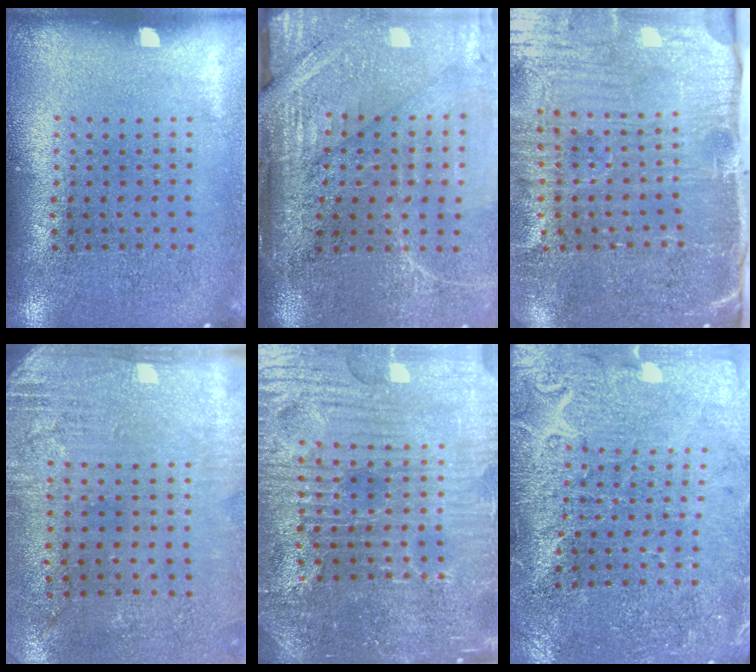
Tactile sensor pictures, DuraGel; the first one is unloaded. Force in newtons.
{"total": 4.3, "press": 3.7, "slide": 2.2}
{"total": 5.3, "press": 4.4, "slide": 2.9}
{"total": 2.8, "press": 2.4, "slide": 1.5}
{"total": 5.6, "press": 5.3, "slide": 1.8}
{"total": 3.2, "press": 3.1, "slide": 0.7}